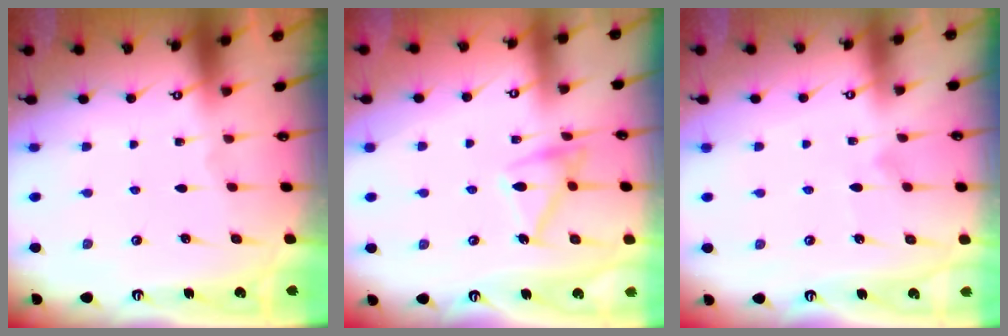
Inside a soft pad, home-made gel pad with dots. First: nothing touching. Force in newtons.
{"total": 14.5, "press": 14.5, "slide": 0.7}
{"total": 6.3, "press": 6.3, "slide": 0.3}